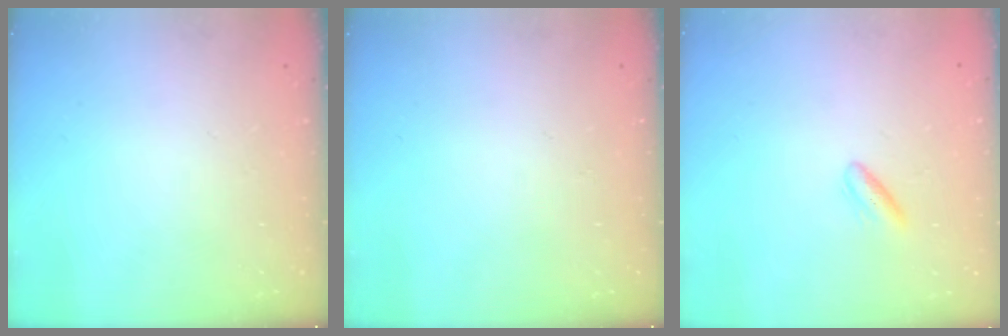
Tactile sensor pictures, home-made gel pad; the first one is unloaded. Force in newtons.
{"total": 0.0}
{"total": 3.2, "press": 2.9, "slide": 1.4}